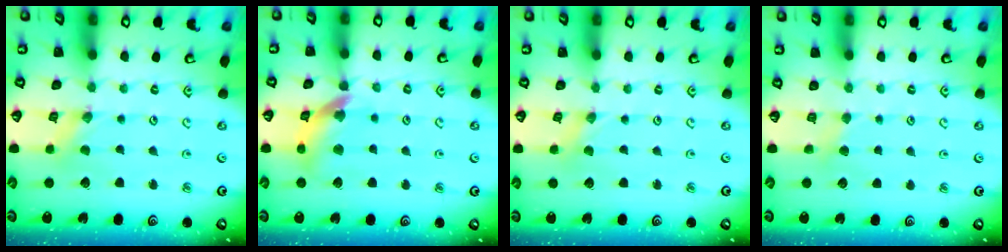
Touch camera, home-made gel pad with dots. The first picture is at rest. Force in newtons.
{"total": 12.4, "press": 12.2, "slide": 1.7}
{"total": 0.0}
{"total": 2.5, "press": 2.5, "slide": 0.4}